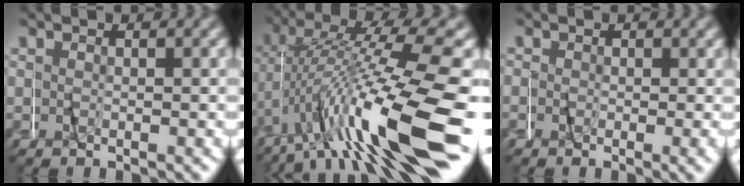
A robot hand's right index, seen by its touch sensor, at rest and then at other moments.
{"total": 10.5, "force": [-2.3, 3.5, 9.6], "torque": [-0.148, 0.010, -0.034]}
{"total": 0.9, "force": [0.1, 0.8, 0.4], "torque": [0.003, -0.003, 0.001]}